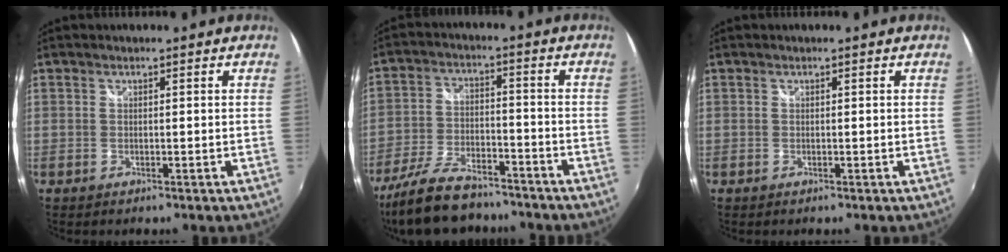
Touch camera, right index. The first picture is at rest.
{"total": 15.7, "force": [-12.6, 5.8, 7.4], "torque": [-0.167, -0.021, -0.216]}
{"total": 0.0}